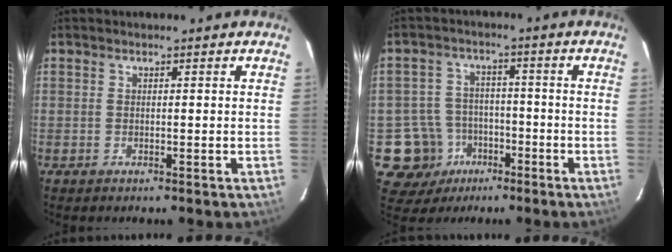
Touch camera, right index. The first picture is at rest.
{"total": 9.4, "force": [-4.2, 8.4, 0.8], "torque": [-0.038, 0.032, -0.056]}